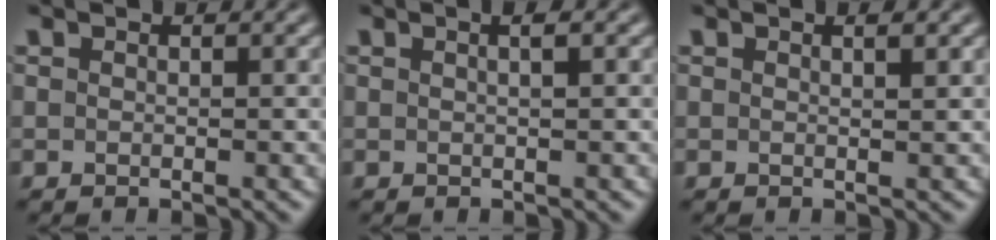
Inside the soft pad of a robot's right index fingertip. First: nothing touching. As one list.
[{"total": 1.3, "force": [0.4, -0.2, 1.3], "torque": [-0.011, 0.007, 0.004]}, {"total": 1.0, "force": [0.5, -0.4, 0.8], "torque": [-0.015, -0.003, 0.010]}]